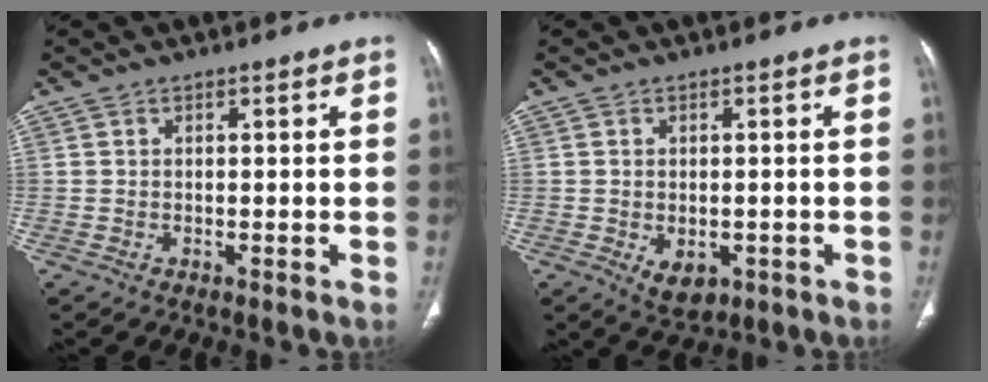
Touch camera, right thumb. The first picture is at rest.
{"total": 4.7, "force": [-1.5, 3.2, 3.1], "torque": [-0.038, 0.004, -0.009]}